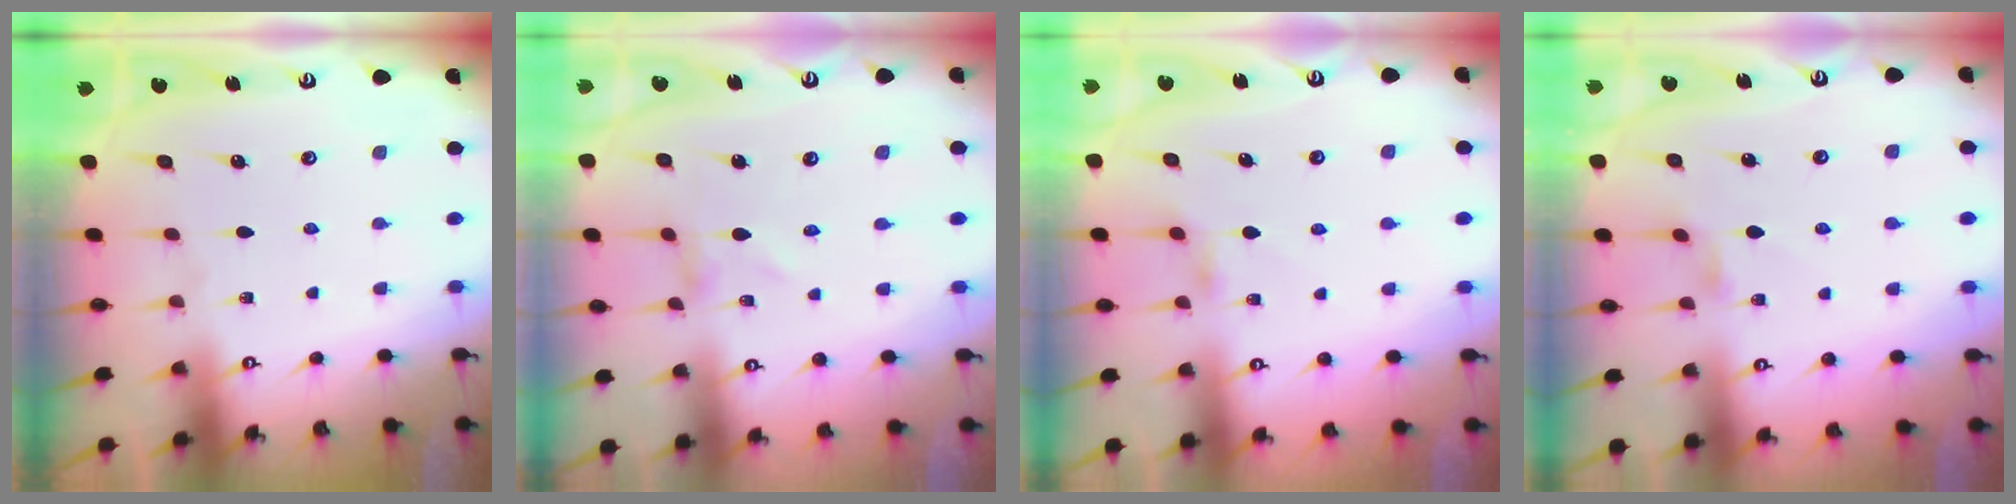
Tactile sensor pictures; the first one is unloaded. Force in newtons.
{"total": 0.8, "press": 0.8, "slide": 0.1}
{"total": 2.7, "press": 2.7, "slide": 0.5}
{"total": 2.2, "press": 2.1, "slide": 0.5}